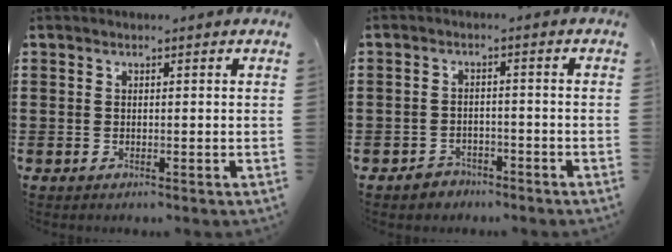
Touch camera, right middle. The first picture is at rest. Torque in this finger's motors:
{"motor_torque": [0.55, 0.24, -0.01, 0.00]}